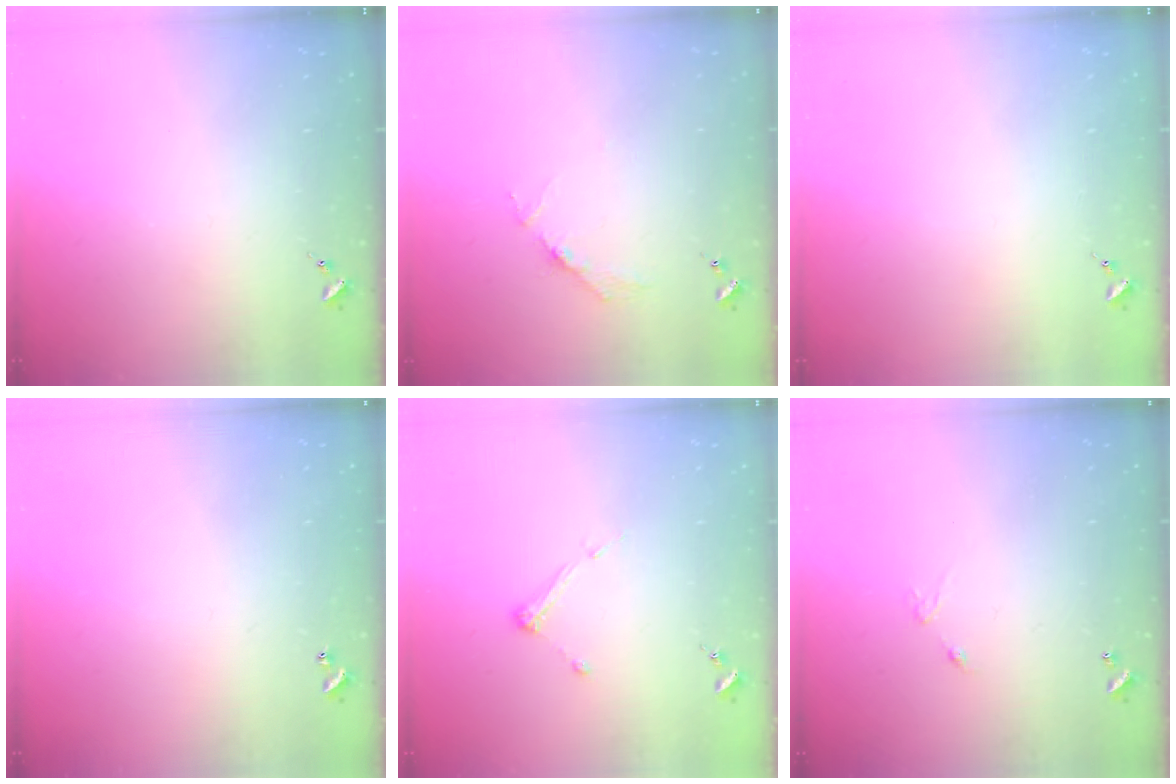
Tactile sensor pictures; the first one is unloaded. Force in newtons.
{"total": 3.8, "press": 3.8, "slide": 0.4}
{"total": 0.0}
{"total": 0.9, "press": 0.9, "slide": 0.2}
{"total": 4.4, "press": 4.3, "slide": 0.5}
{"total": 4.8, "press": 4.8, "slide": 0.3}